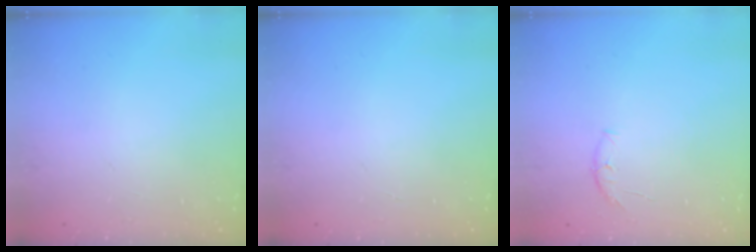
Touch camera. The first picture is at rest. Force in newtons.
{"total": 0.0}
{"total": 5.6, "press": 5.5, "slide": 1.1}